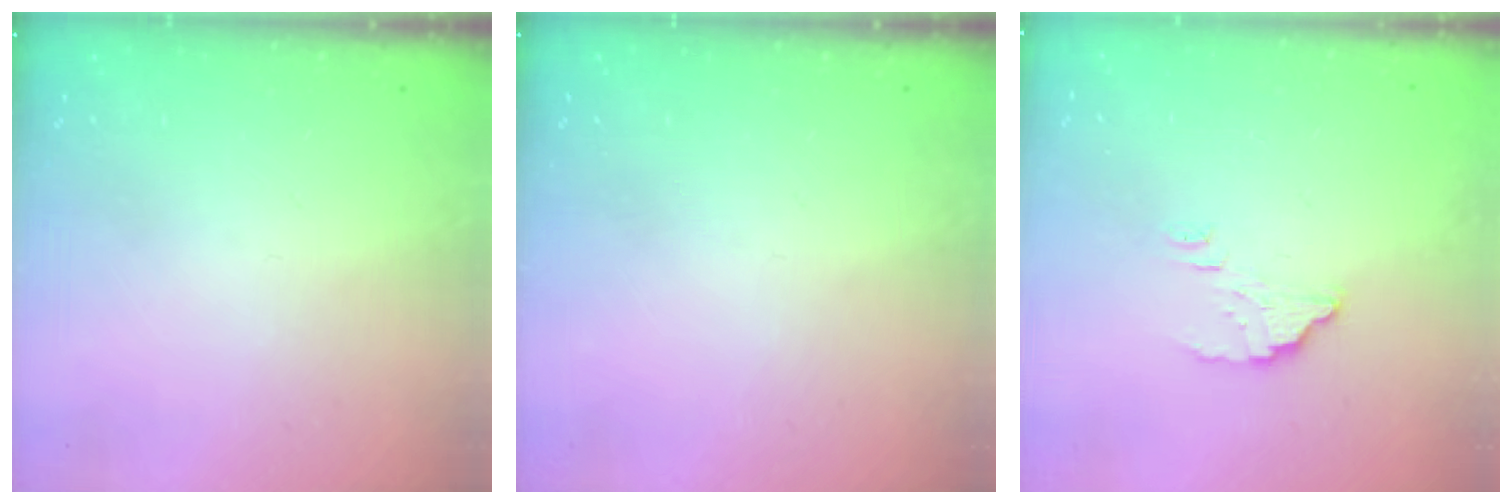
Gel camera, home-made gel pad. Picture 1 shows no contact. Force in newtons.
{"total": 0.0}
{"total": 2.5, "press": 2.5, "slide": 0.2}